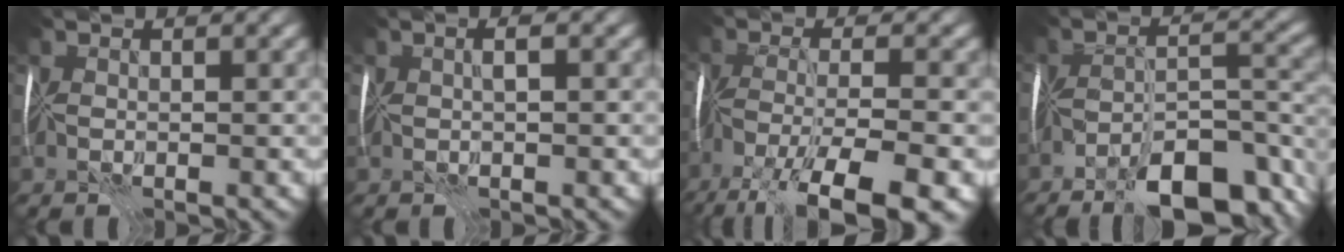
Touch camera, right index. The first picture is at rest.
{"total": 1.0, "force": [0.2, 0.1, 1.0], "torque": [-0.016, 0.003, 0.007]}
{"total": 11.1, "force": [-7.4, 2.2, 8.0], "torque": [-0.151, -0.015, -0.125]}
{"total": 9.4, "force": [-6.5, 2.7, 6.2], "torque": [-0.090, 0.002, -0.116]}